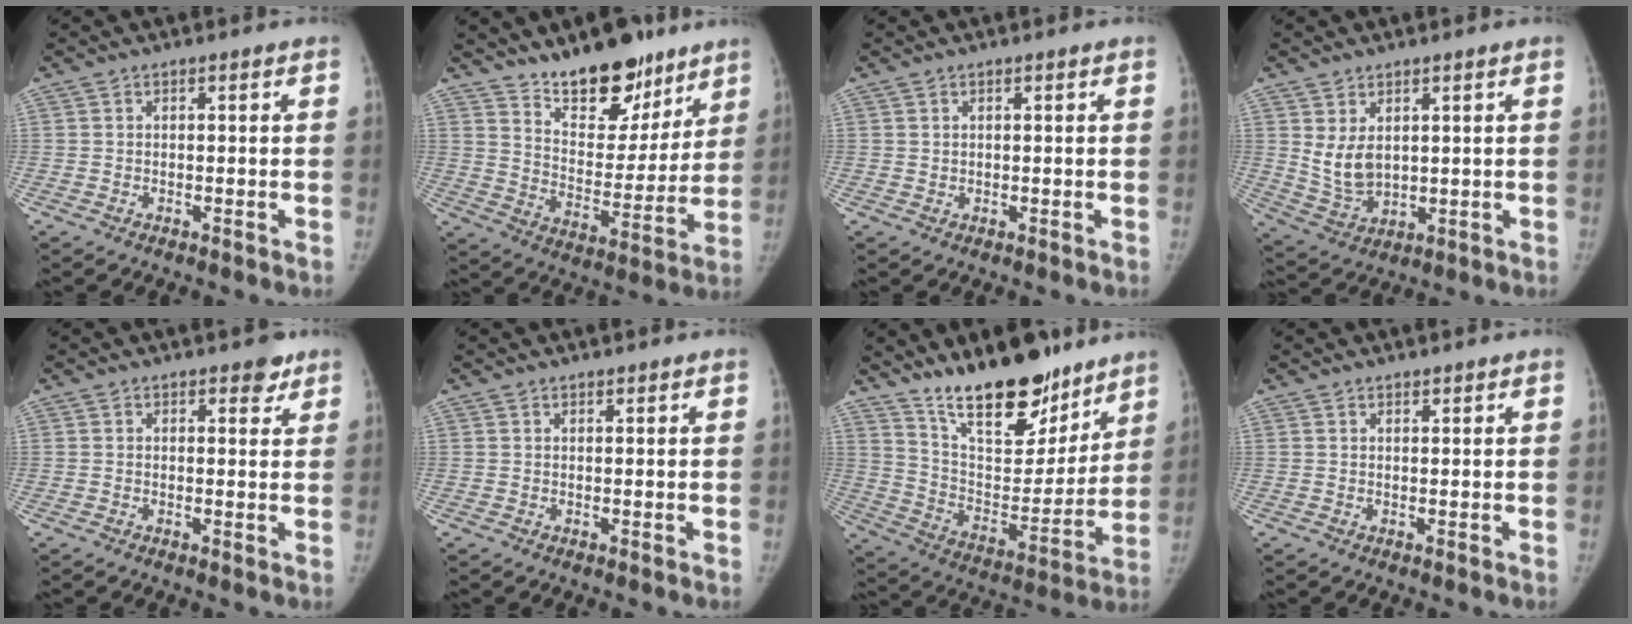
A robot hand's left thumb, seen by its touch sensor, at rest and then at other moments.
{"total": 17.7, "force": [13.2, 8.1, 8.6], "torque": [-0.071, -0.094, 0.211]}
{"total": 0.7, "force": [0.6, 0.4, 0.1], "torque": [0.004, -0.004, 0.008]}
{"total": 6.7, "force": [2.3, 4.2, 4.7], "torque": [-0.076, -0.021, 0.061]}
{"total": 2.9, "force": [2.0, 1.5, 1.4], "torque": [0.003, -0.010, 0.024]}
{"total": 0.8, "force": [0.7, 0.3, 0.2], "torque": [-0.003, -0.005, 0.012]}
{"total": 22.5, "force": [16.9, 8.9, 11.9], "torque": [-0.140, -0.101, 0.280]}
{"total": 1.2, "force": [1.0, 0.5, 0.3], "torque": [0.000, -0.006, 0.015]}